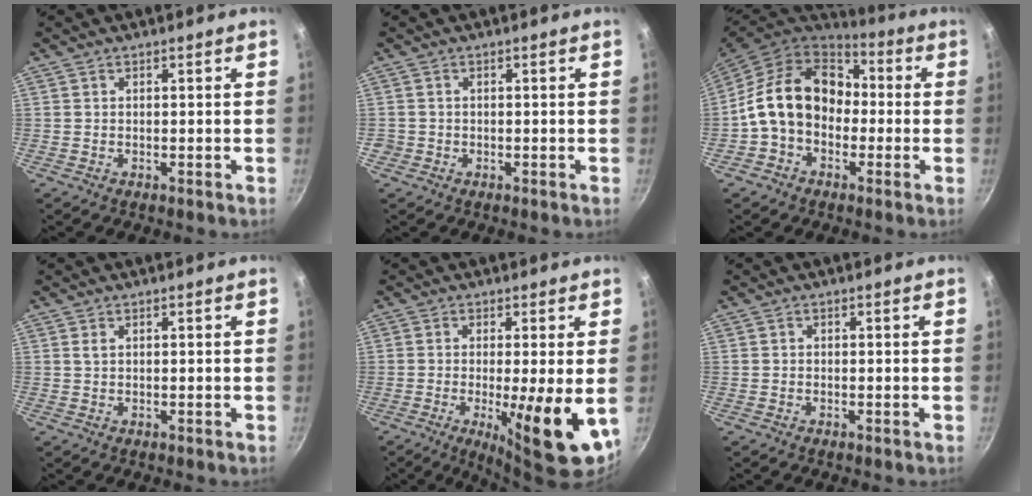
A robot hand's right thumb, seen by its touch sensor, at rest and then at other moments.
{"total": 1.1, "force": [-0.5, 1.0, 0.1], "torque": [-0.002, 0.003, -0.007]}
{"total": 16.2, "force": [-0.6, 12.5, 10.2], "torque": [-0.141, 0.046, -0.027]}
{"total": 0.8, "force": [0.3, 0.4, 0.6], "torque": [-0.013, 0.002, 0.007]}
{"total": 12.1, "force": [-2.2, 2.0, 11.7], "torque": [-0.173, -0.013, -0.029]}
{"total": 0.0}